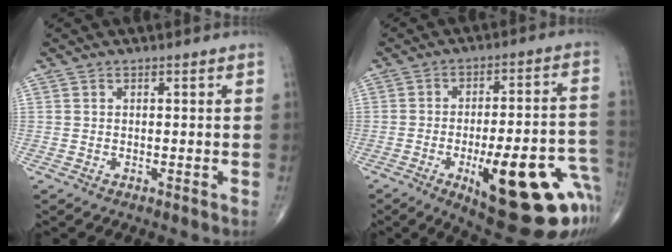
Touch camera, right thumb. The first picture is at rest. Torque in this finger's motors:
{"motor_torque": [2.54, 2.00, 1.06, -1.09, 0.46]}